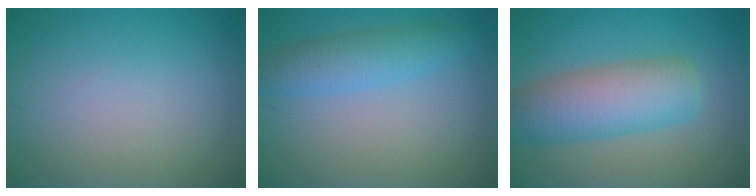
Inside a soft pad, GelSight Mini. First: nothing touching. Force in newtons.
{"total": 3.5, "press": 3.5, "slide": 0.0}
{"total": 6.9, "press": 6.9, "slide": 0.2}